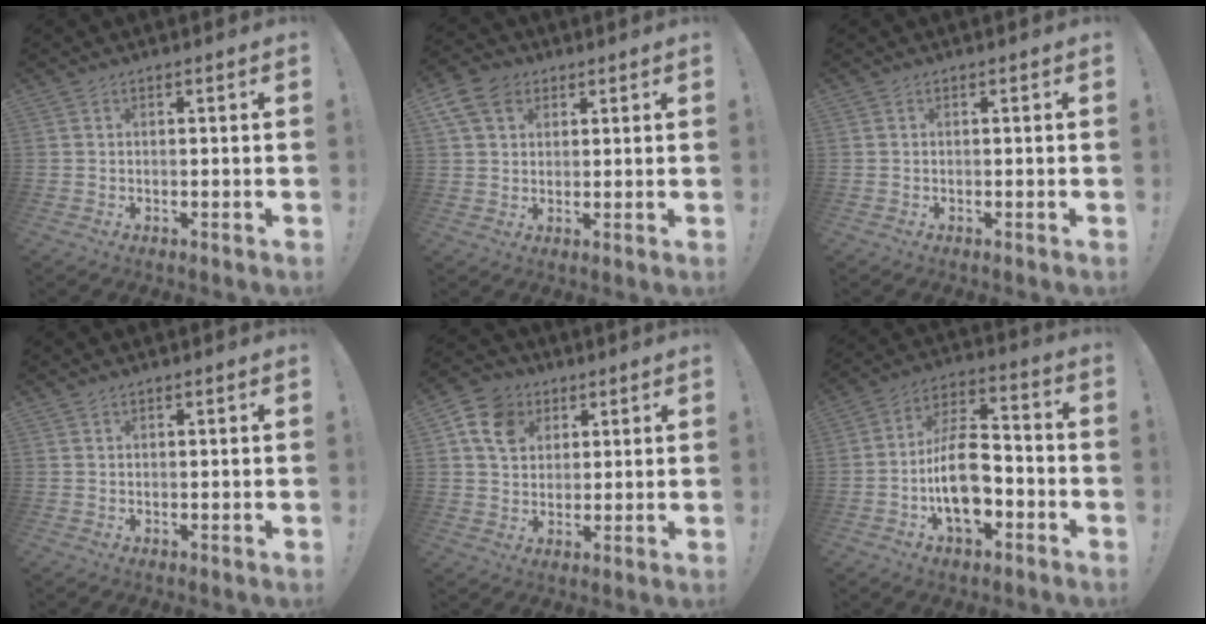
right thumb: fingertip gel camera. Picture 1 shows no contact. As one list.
[{"total": 9.8, "force": [4.6, 7.0, 5.1], "torque": [-0.085, -0.010, 0.094]}, {"total": 0.0}, {"total": 0.7, "force": [0.6, 0.3, 0.1], "torque": [0.001, -0.002, 0.012]}, {"total": 11.3, "force": [4.7, 9.0, 4.9], "torque": [-0.073, -0.013, 0.095]}, {"total": 15.9, "force": [-5.0, 8.9, 12.2], "torque": [-0.230, 0.030, -0.086]}]